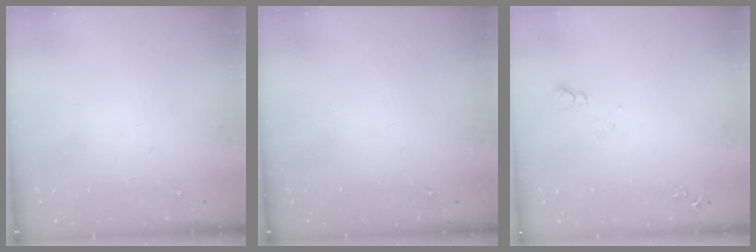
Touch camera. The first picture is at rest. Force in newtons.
{"total": 0.0}
{"total": 6.7, "press": 6.7, "slide": 0.8}